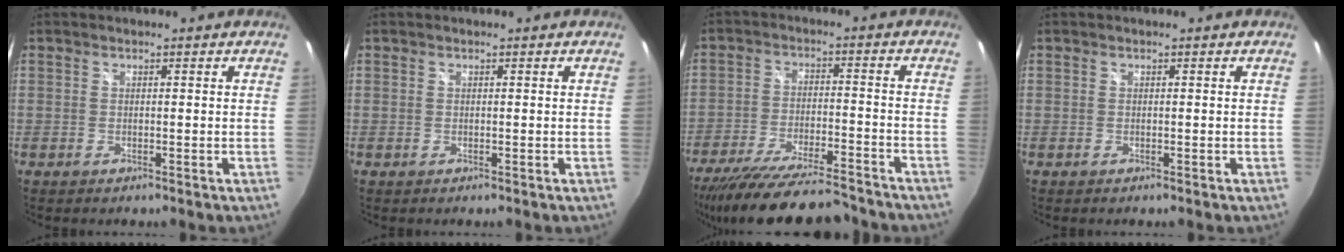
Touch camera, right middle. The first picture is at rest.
{"total": 0.0}
{"total": 21.4, "force": [-18.7, 3.6, 9.7], "torque": [-0.187, -0.038, -0.285]}
{"total": 0.0}